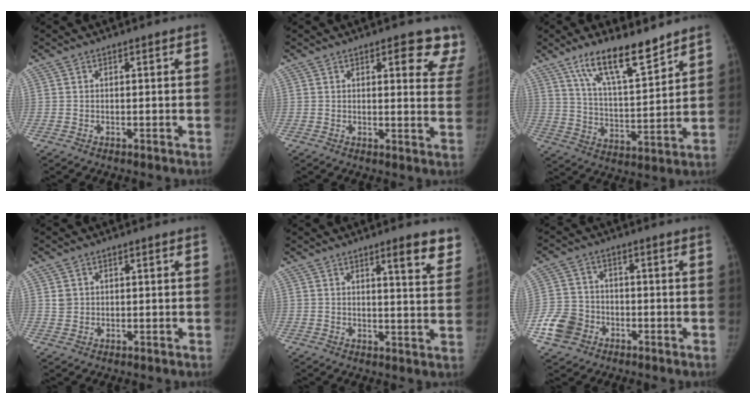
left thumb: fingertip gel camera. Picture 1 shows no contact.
{"total": 9.7, "force": [6.7, 3.7, 6.0], "torque": [-0.026, -0.032, 0.057]}
{"total": 13.8, "force": [9.9, 3.6, 8.9], "torque": [-0.136, -0.063, 0.183]}
{"total": 2.0, "force": [0.6, 1.8, 0.6], "torque": [-0.003, -0.004, 0.014]}
{"total": 7.6, "force": [5.1, 1.5, 5.5], "torque": [-0.049, -0.030, 0.065]}
{"total": 7.9, "force": [-3.5, 6.4, 2.8], "torque": [-0.045, 0.019, -0.068]}